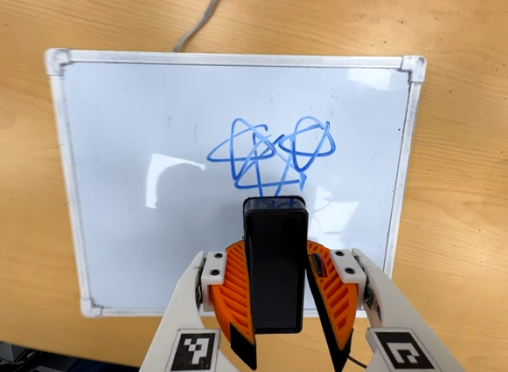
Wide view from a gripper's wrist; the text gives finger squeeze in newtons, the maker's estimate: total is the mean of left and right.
{"total": 5.8, "left": 5.5, "right": 6.2}